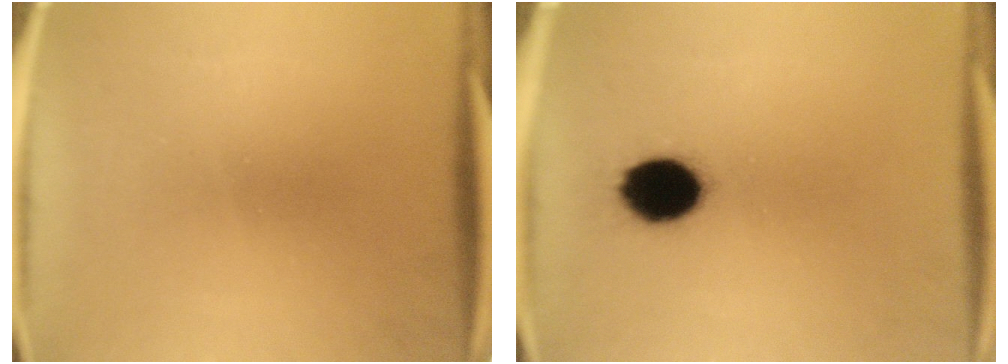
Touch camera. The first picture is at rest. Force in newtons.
{"total": 10.8}